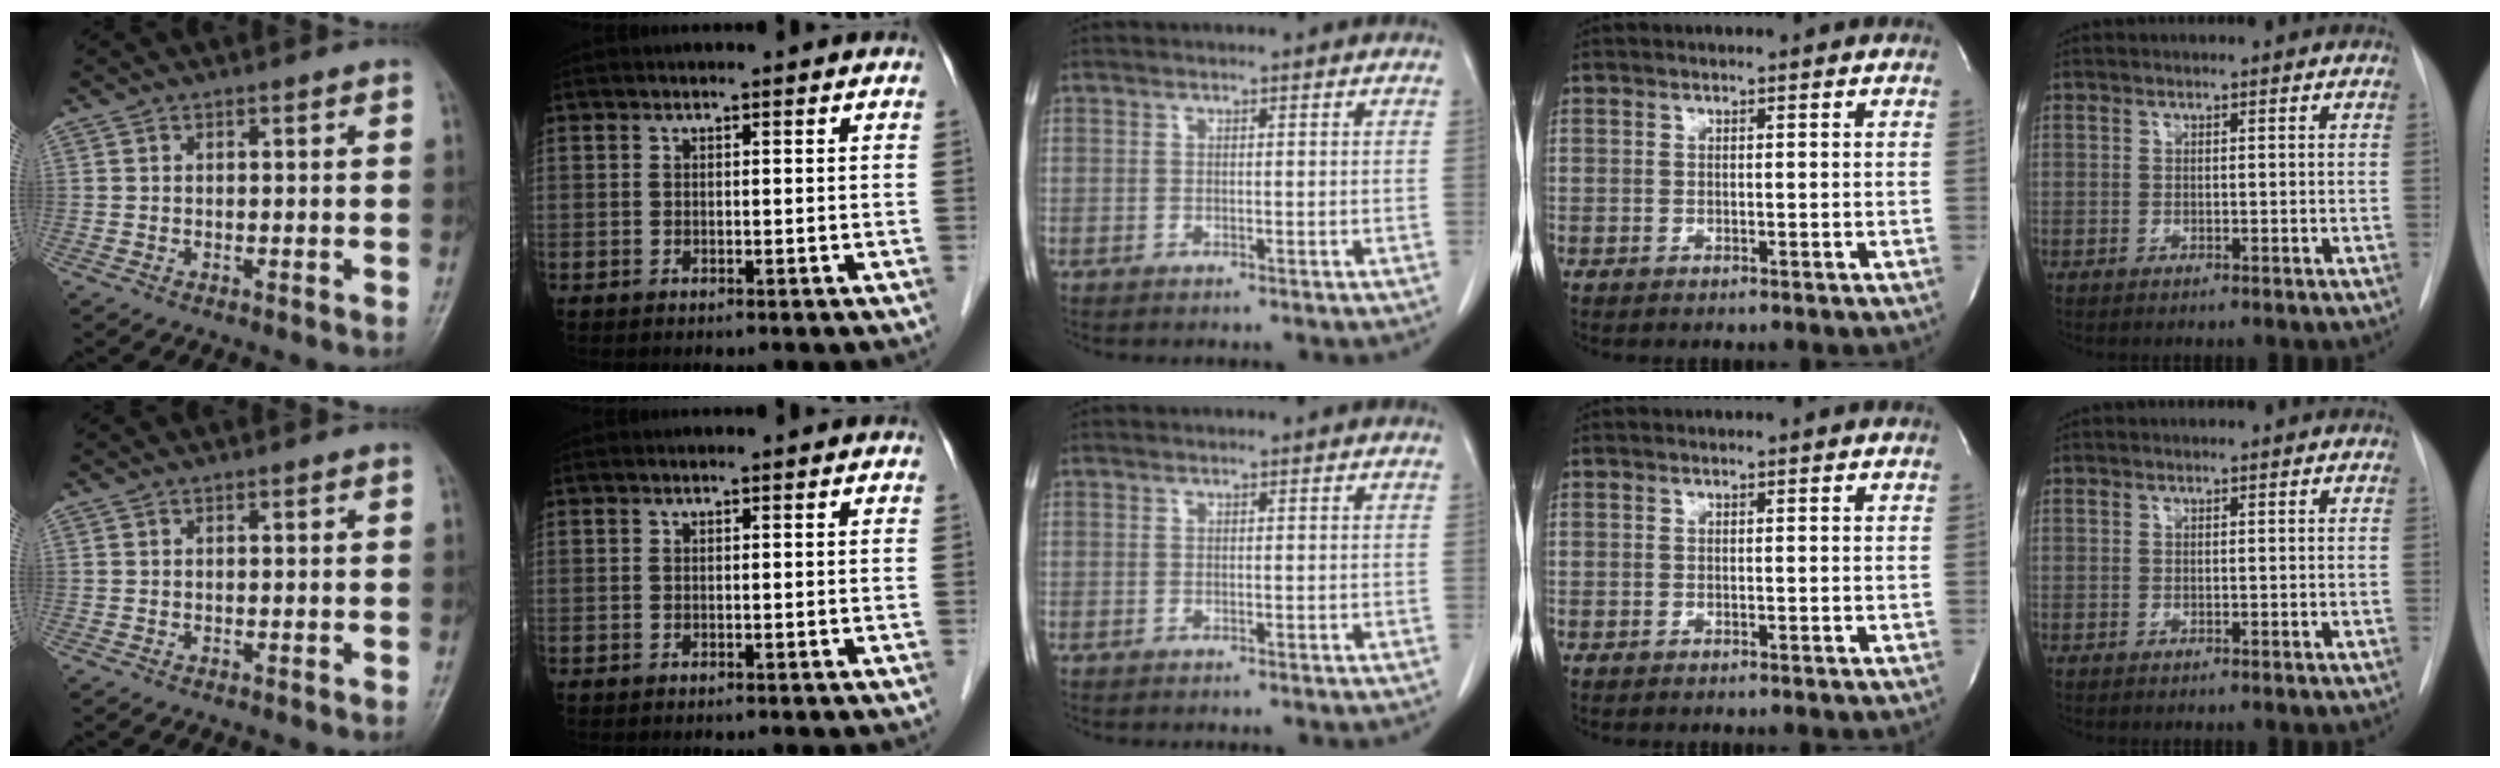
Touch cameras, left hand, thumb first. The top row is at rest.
{}